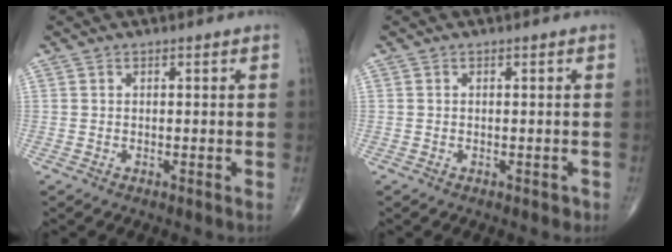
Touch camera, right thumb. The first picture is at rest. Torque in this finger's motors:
{"motor_torque": [-0.21, 0.02, -0.34, -0.23, 0.04]}